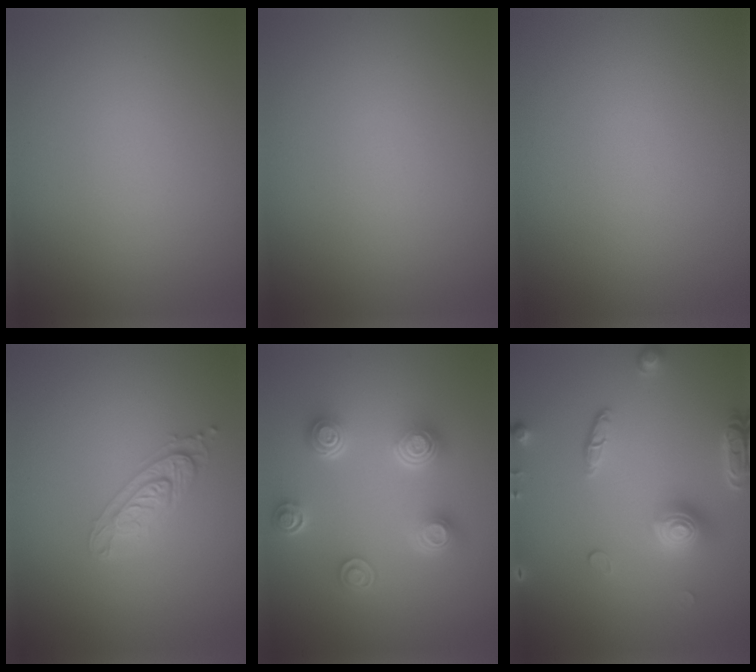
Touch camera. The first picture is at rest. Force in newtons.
{"total": 0.0}
{"total": 0.0}
{"total": 2.2, "press": 2.1, "slide": 0.5}
{"total": 4.5, "press": 3.5, "slide": 2.7}
{"total": 4.1, "press": 3.5, "slide": 2.1}